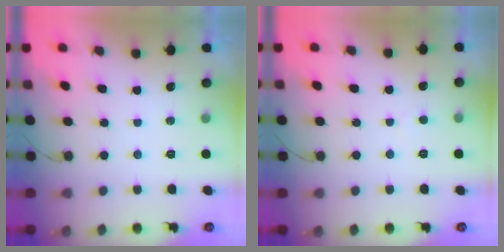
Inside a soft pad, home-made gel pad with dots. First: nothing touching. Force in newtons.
{"total": 1.6, "press": 1.6, "slide": 0.1}